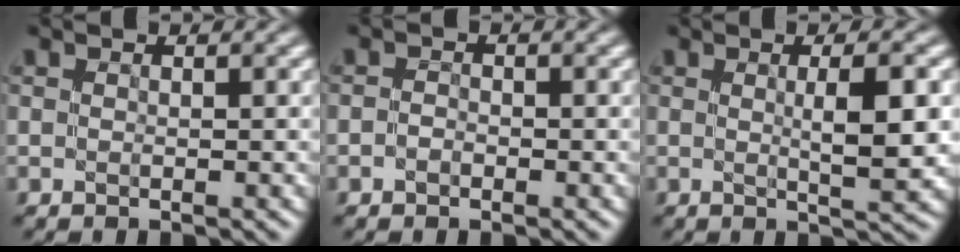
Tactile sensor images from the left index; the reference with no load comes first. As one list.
[{"total": 0.8, "force": [-0.4, 0.6, 0.4], "torque": [-0.009, 0.001, -0.011]}, {"total": 4.3, "force": [0.4, 0.7, 4.2], "torque": [-0.060, 0.002, 0.006]}]